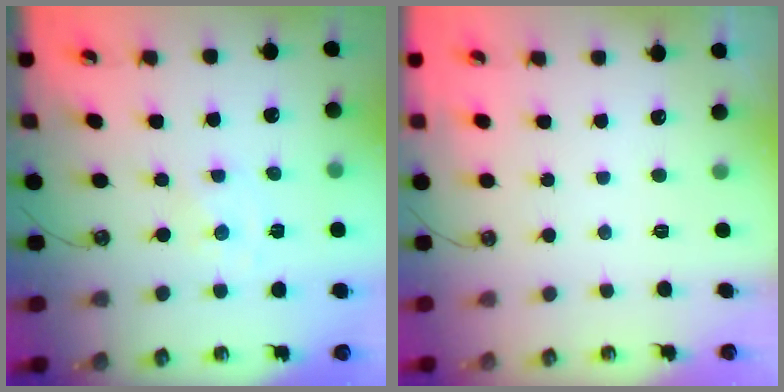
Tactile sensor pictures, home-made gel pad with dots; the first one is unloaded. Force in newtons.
{"total": 0.0}